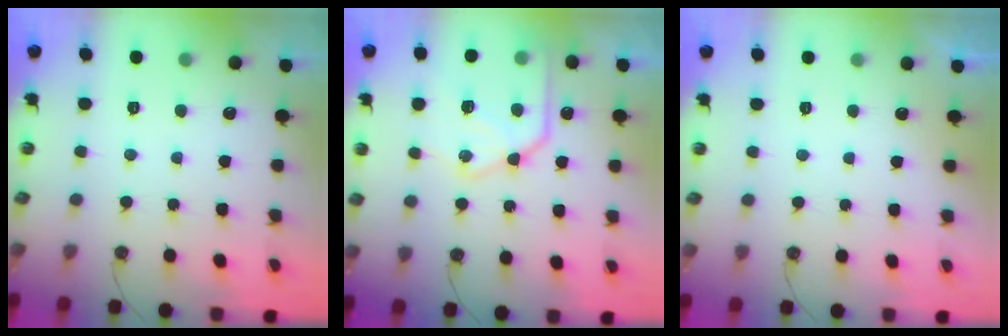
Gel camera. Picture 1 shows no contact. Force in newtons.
{"total": 18.3, "press": 18.2, "slide": 1.7}
{"total": 0.0}